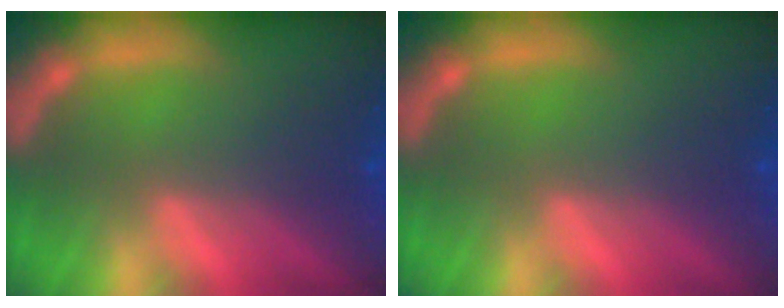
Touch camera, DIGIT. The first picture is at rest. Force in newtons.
{"total": 0.0}